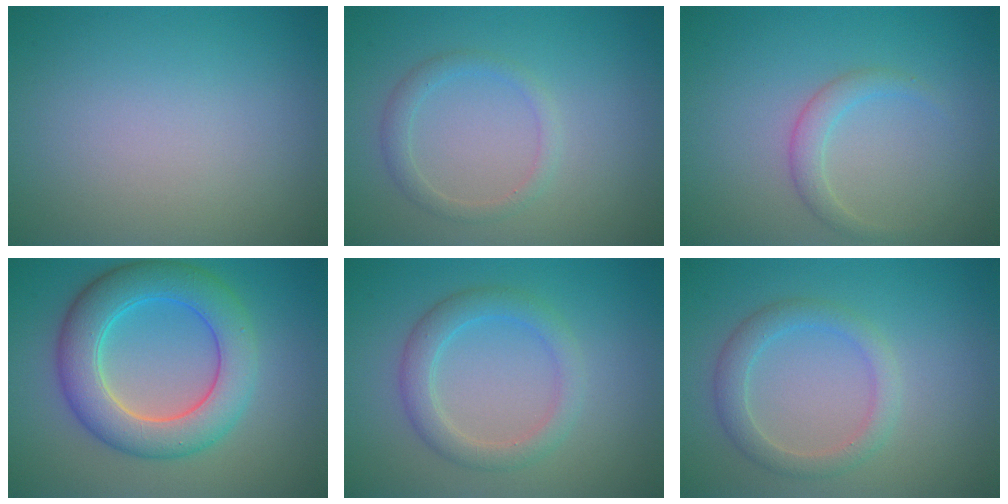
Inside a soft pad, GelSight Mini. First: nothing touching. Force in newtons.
{"total": 1.7, "press": 1.7, "slide": 0.1}
{"total": 1.7, "press": 1.7, "slide": 0.1}
{"total": 7.3, "press": 7.3, "slide": 0.3}
{"total": 3.1, "press": 3.1, "slide": 0.2}
{"total": 2.8, "press": 2.8, "slide": 0.1}